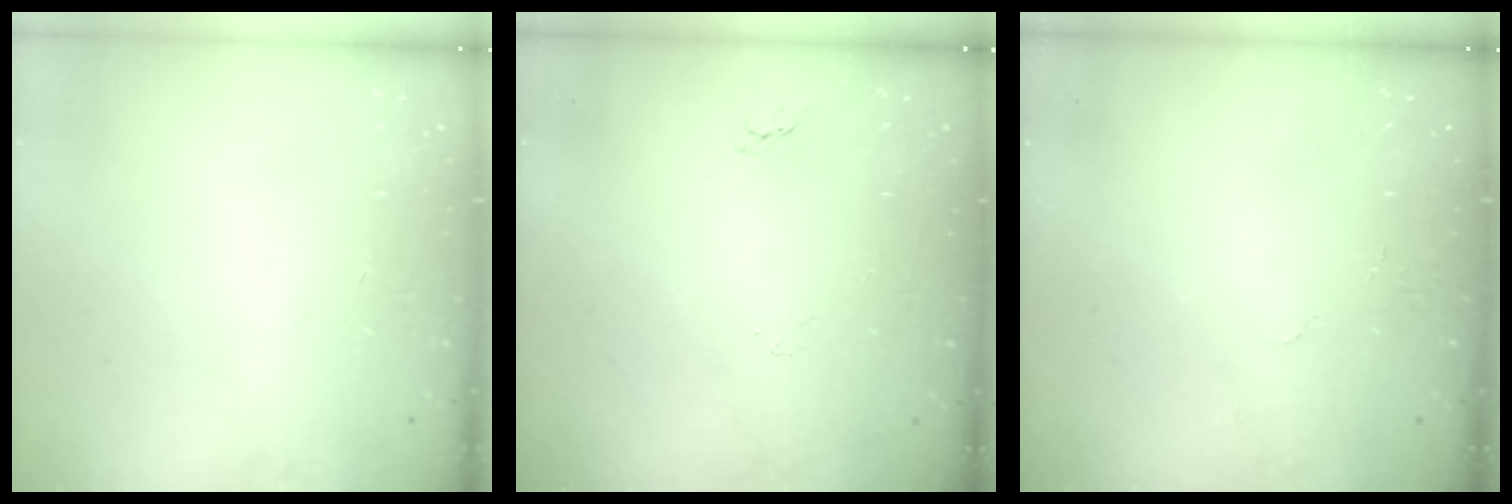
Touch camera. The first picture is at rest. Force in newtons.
{"total": 2.2, "press": 2.2, "slide": 0.2}
{"total": 4.3, "press": 4.3, "slide": 0.3}